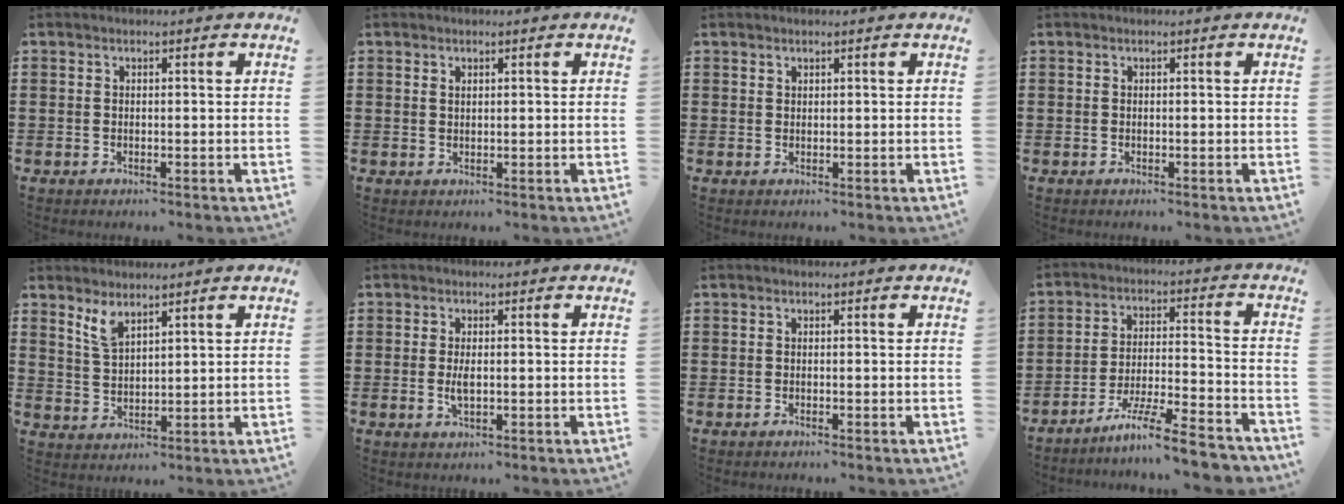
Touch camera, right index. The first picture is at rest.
{"total": 0.8, "force": [0.5, 0.5, 0.4], "torque": [-0.010, 0.002, 0.010]}
{"total": 0.7, "force": [0.6, 0.4, 0.1], "torque": [-0.003, 0.001, 0.013]}
{"total": 0.0}
{"total": 4.0, "force": [3.0, 1.4, 2.3], "torque": [-0.053, 0.002, 0.055]}
{"total": 2.4, "force": [0.0, 0.9, 2.3], "torque": [-0.053, -0.006, -0.001]}
{"total": 0.0}
{"total": 9.2, "force": [-7.6, 0.4, 5.3], "torque": [-0.100, 0.004, -0.146]}